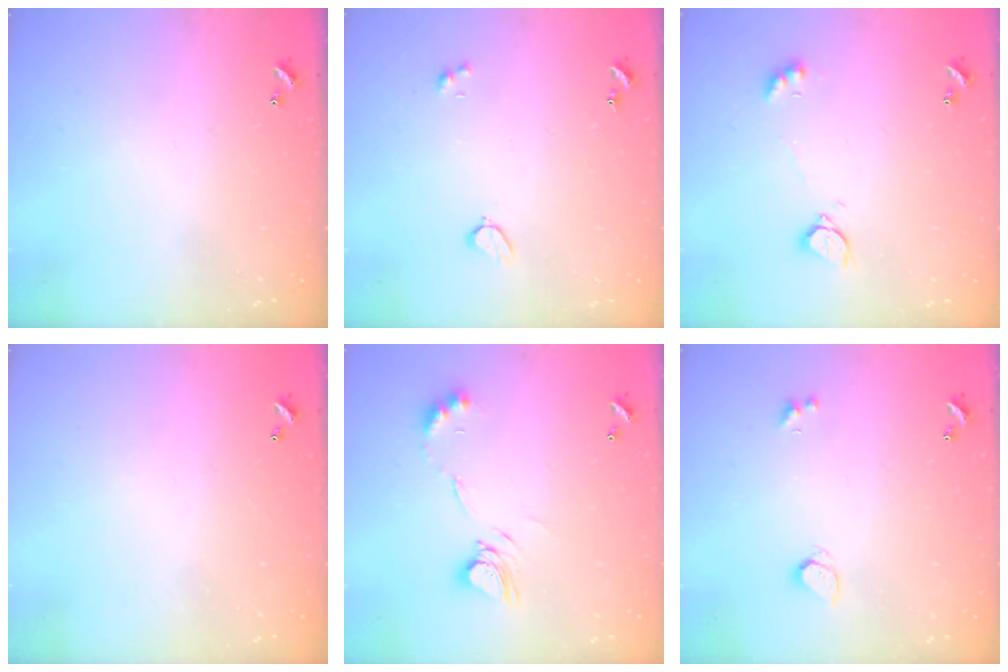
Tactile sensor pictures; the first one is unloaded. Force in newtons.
{"total": 2.1, "press": 2.0, "slide": 0.6}
{"total": 2.1, "press": 2.0, "slide": 0.5}
{"total": 2.8, "press": 2.8, "slide": 0.1}
{"total": 8.9, "press": 8.8, "slide": 0.8}
{"total": 0.7, "press": 0.6, "slide": 0.4}